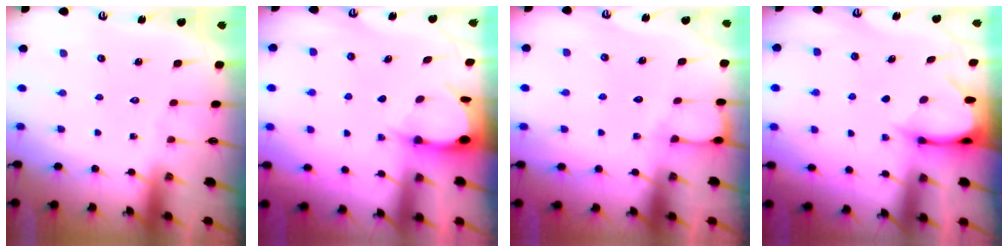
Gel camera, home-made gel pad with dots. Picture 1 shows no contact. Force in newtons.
{"total": 3.3, "press": 3.3, "slide": 0.4}
{"total": 4.6, "press": 4.5, "slide": 0.5}
{"total": 3.3, "press": 3.2, "slide": 0.3}